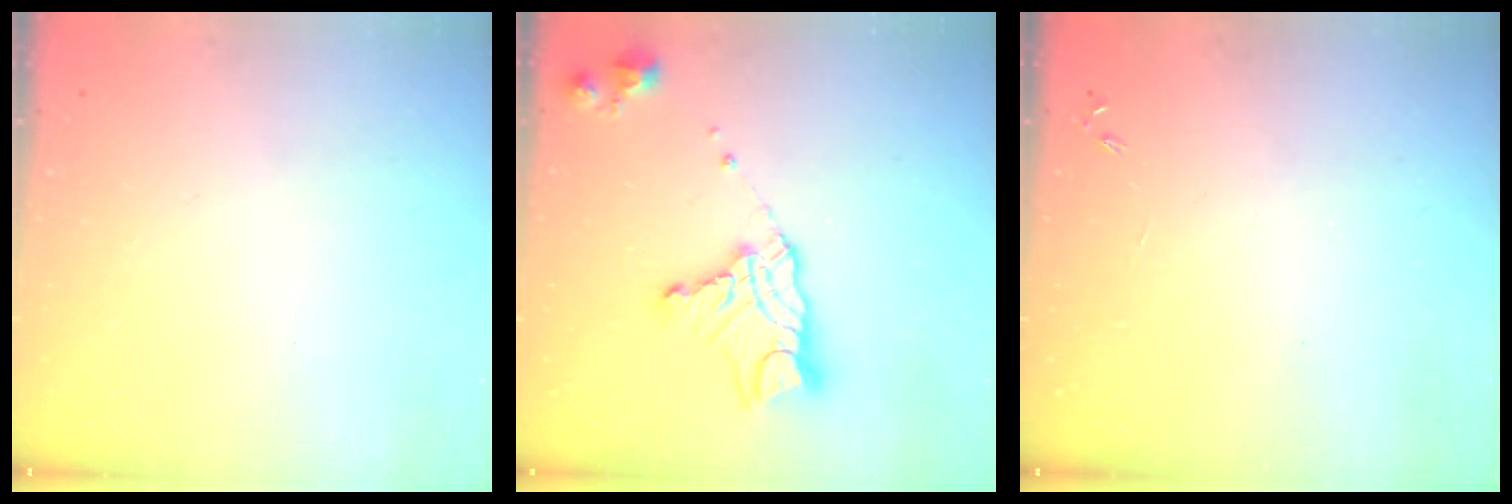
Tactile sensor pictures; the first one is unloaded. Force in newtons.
{"total": 14.3, "press": 14.3, "slide": 1.1}
{"total": 0.0}